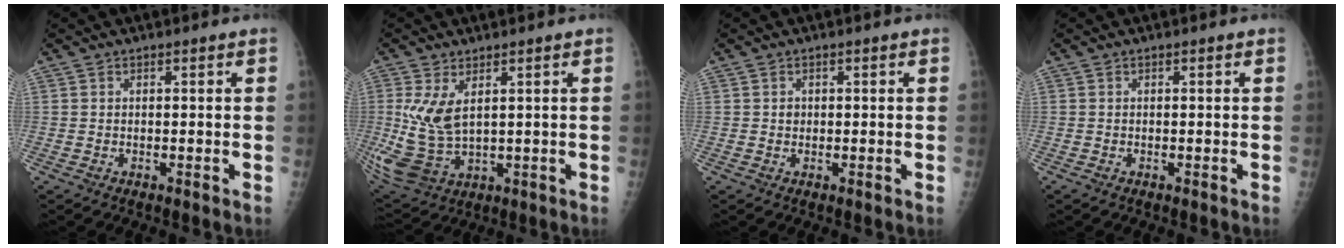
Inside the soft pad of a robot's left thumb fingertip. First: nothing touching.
{"total": 10.1, "force": [2.0, 5.7, 8.0], "torque": [-0.172, -0.018, 0.059]}
{"total": 0.8, "force": [0.0, 0.7, 0.1], "torque": [0.002, 0.002, 0.000]}
{"total": 0.0}